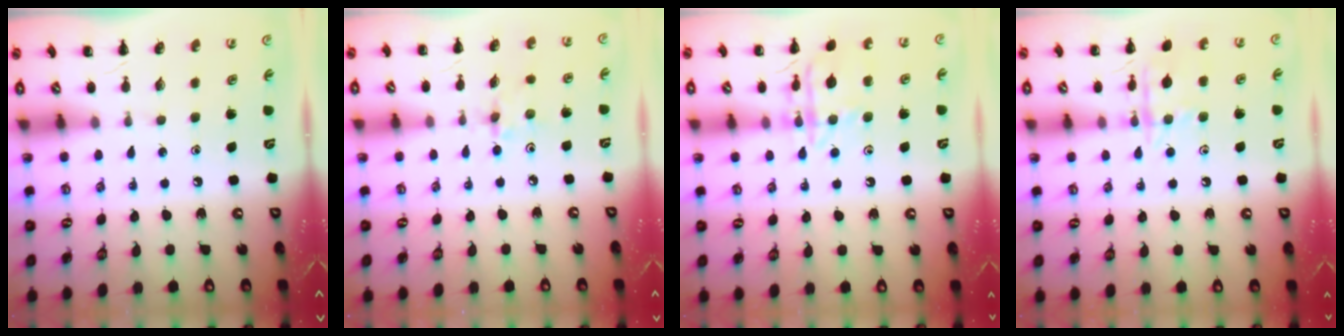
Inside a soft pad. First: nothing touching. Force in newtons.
{"total": 2.2, "press": 2.2, "slide": 0.5}
{"total": 13.7, "press": 13.7, "slide": 0.9}
{"total": 11.4, "press": 11.4, "slide": 0.6}